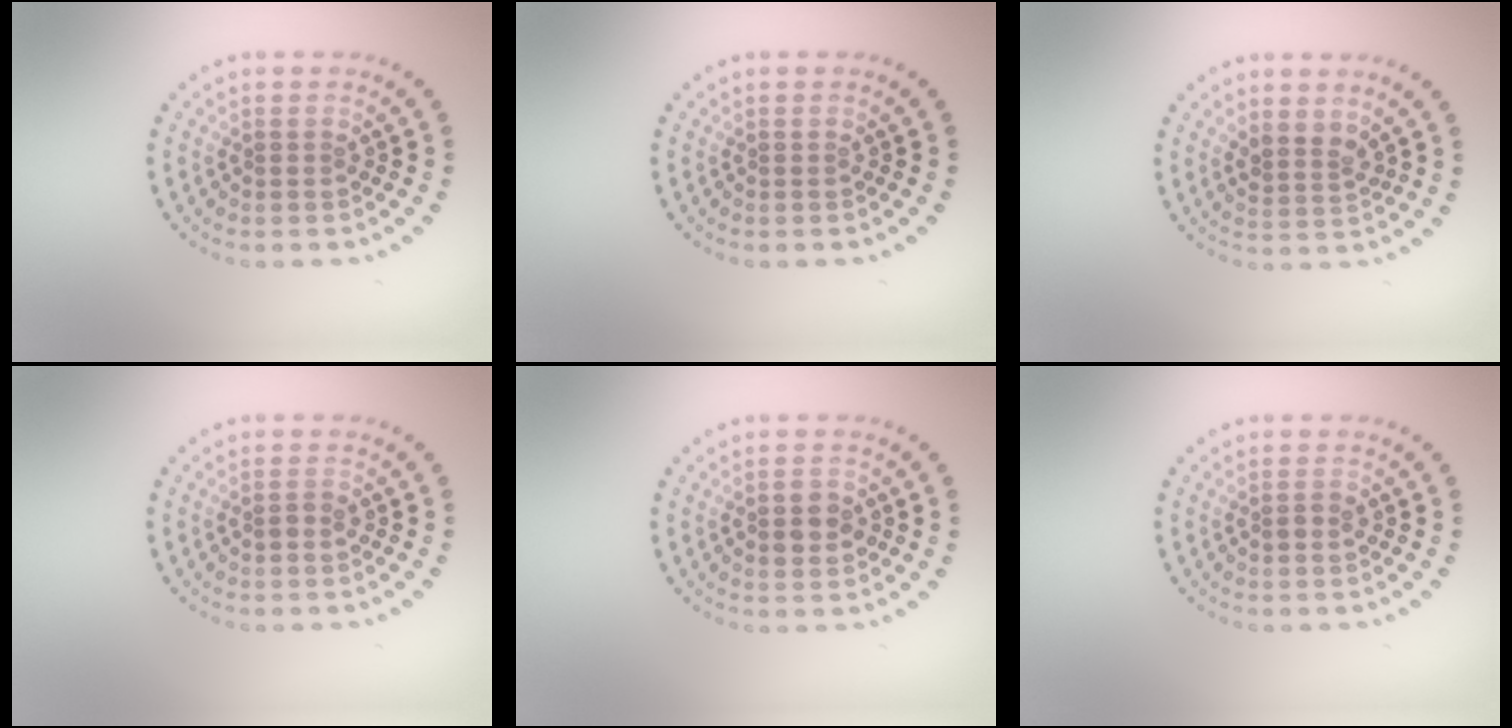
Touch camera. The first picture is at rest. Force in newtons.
{"total": 0.0}
{"total": 2.1, "press": 1.6, "slide": 1.3}
{"total": 0.9, "press": 0.9, "slide": 0.2}
{"total": 2.6, "press": 2.6, "slide": 0.1}
{"total": 0.9, "press": 0.9, "slide": 0.2}